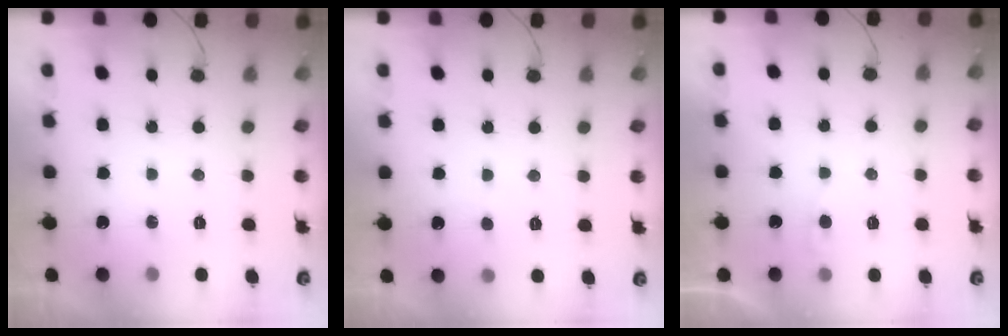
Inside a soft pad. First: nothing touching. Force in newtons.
{"total": 1.8, "press": 1.7, "slide": 0.1}
{"total": 2.2, "press": 2.2, "slide": 0.2}